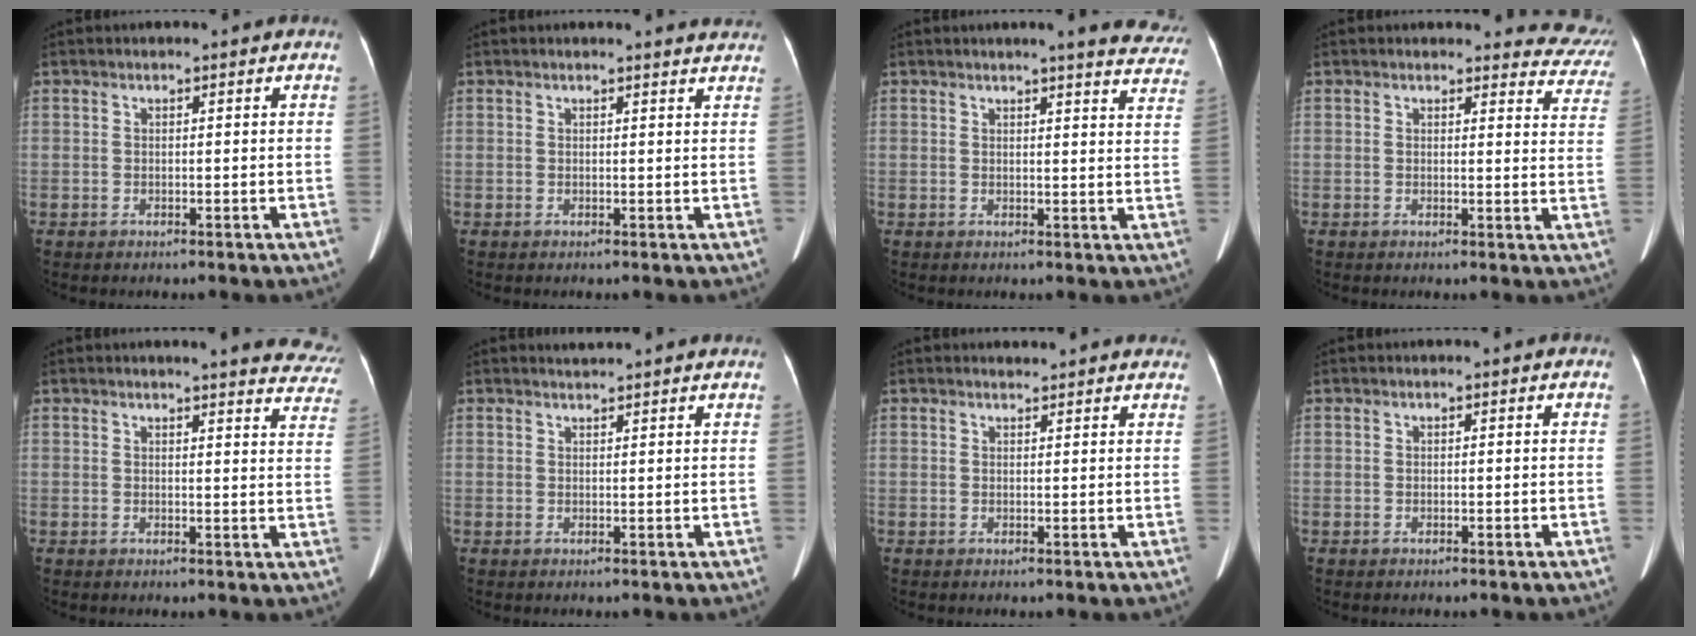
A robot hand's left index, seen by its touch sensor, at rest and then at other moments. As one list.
[{"total": 3.0, "force": [3.0, 0.1, 0.3], "torque": [-0.005, -0.010, 0.017]}, {"total": 11.3, "force": [10.4, 1.3, 4.4], "torque": [-0.024, -0.032, 0.088]}, {"total": 8.0, "force": [7.7, 2.0, -0.5], "torque": [0.048, -0.048, 0.042]}, {"total": 12.3, "force": [11.6, 1.6, 3.7], "torque": [-0.011, -0.057, 0.094]}, {"total": 2.4, "force": [2.4, -0.4, 0.3], "torque": [-0.008, 0.009, 0.033]}, {"total": 4.5, "force": [4.3, 0.9, 0.6], "torque": [-0.005, 0.009, 0.039]}, {"total": 0.0}]